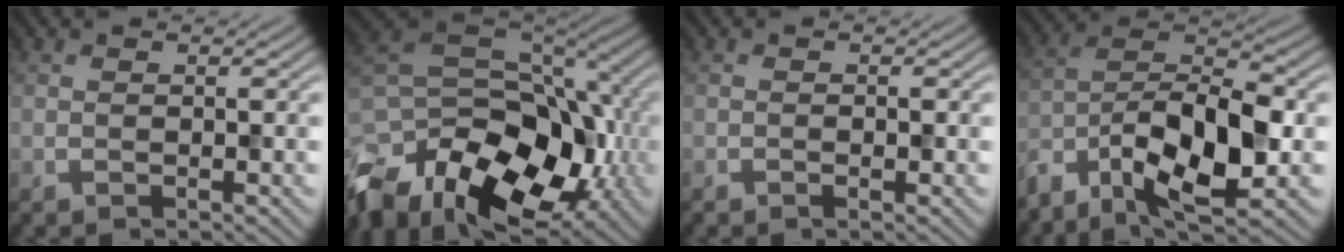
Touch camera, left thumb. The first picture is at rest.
{"total": 17.5, "force": [-8.2, 11.1, 10.7], "torque": [-0.245, -0.037, -0.126]}
{"total": 0.6, "force": [-0.4, 0.2, 0.5], "torque": [-0.010, 0.000, -0.004]}
{"total": 12.2, "force": [-6.5, 5.1, 9.0], "torque": [-0.166, -0.012, -0.136]}